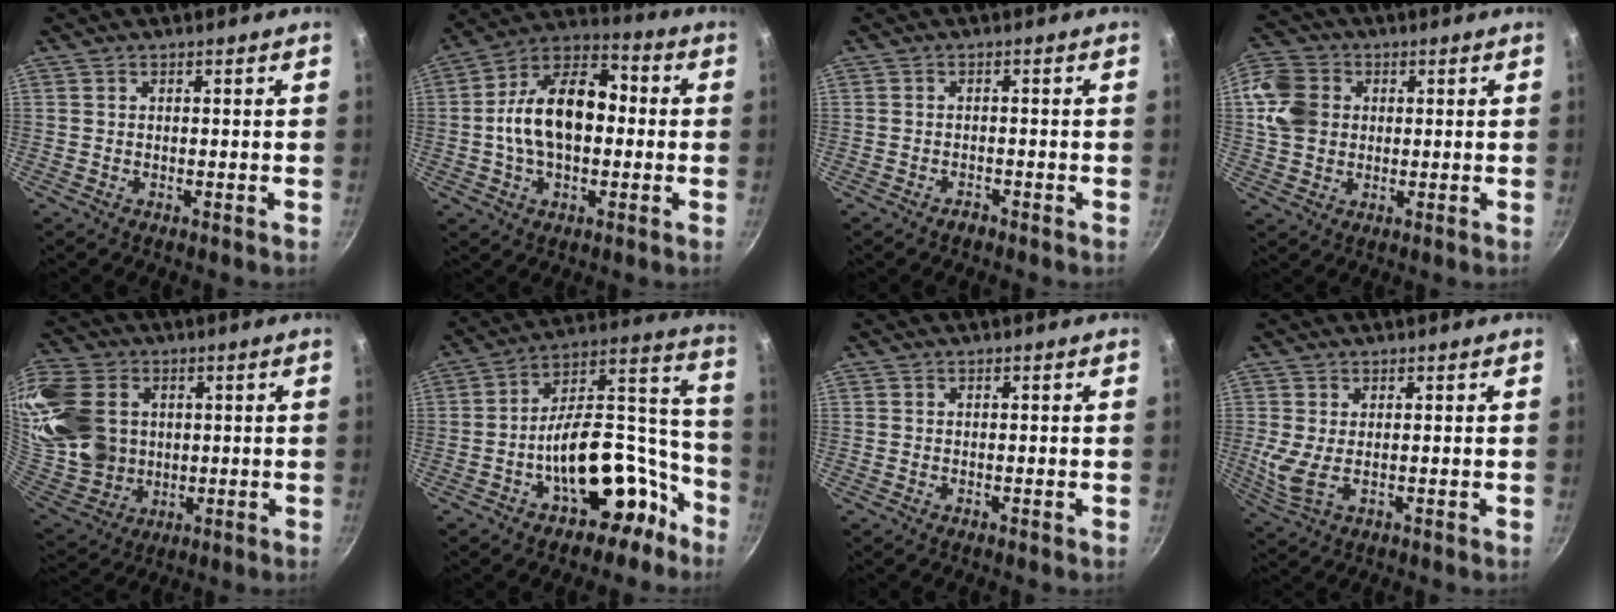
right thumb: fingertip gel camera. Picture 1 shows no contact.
{"total": 17.2, "force": [-0.2, 10.8, 13.4], "torque": [-0.197, 0.039, -0.022]}
{"total": 1.3, "force": [-1.2, 0.6, 0.3], "torque": [-0.003, 0.015, -0.017]}
{"total": 11.1, "force": [1.6, 9.2, 5.9], "torque": [-0.099, 0.008, 0.018]}
{"total": 21.9, "force": [4.2, 17.0, 13.1], "torque": [-0.278, -0.002, 0.094]}
{"total": 20.0, "force": [-9.8, 10.7, 13.8], "torque": [-0.121, 0.117, -0.149]}
{"total": 0.0}
{"total": 4.7, "force": [0.5, 2.1, 4.2], "torque": [-0.088, -0.009, 0.019]}